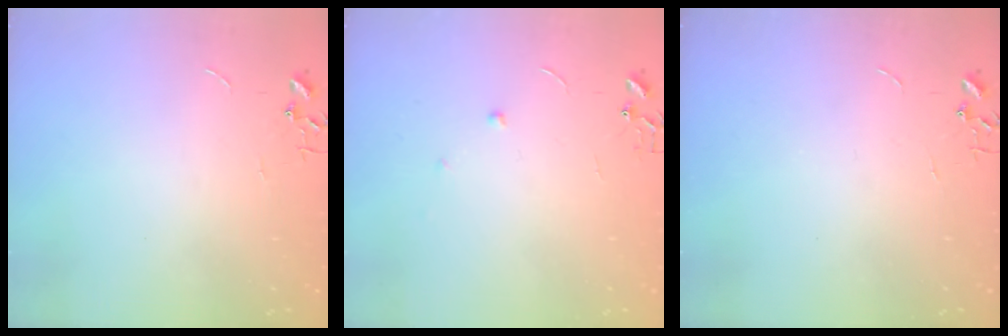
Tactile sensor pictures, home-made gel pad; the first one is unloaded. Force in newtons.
{"total": 3.8, "press": 3.7, "slide": 0.6}
{"total": 0.0}